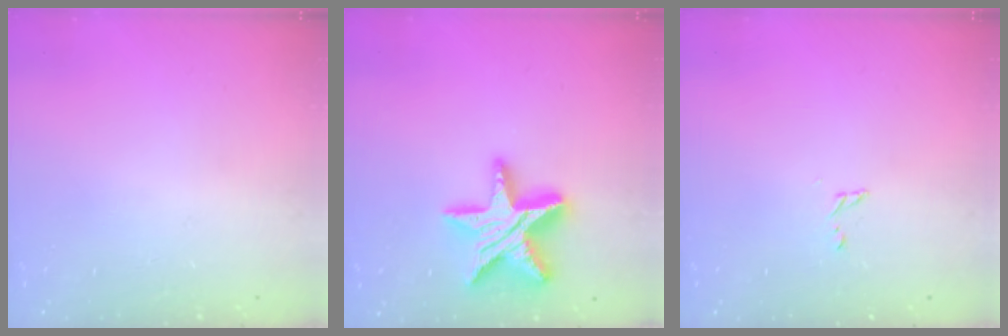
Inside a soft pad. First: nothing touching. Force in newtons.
{"total": 19.2, "press": 19.2, "slide": 1.4}
{"total": 2.5, "press": 2.5, "slide": 0.2}